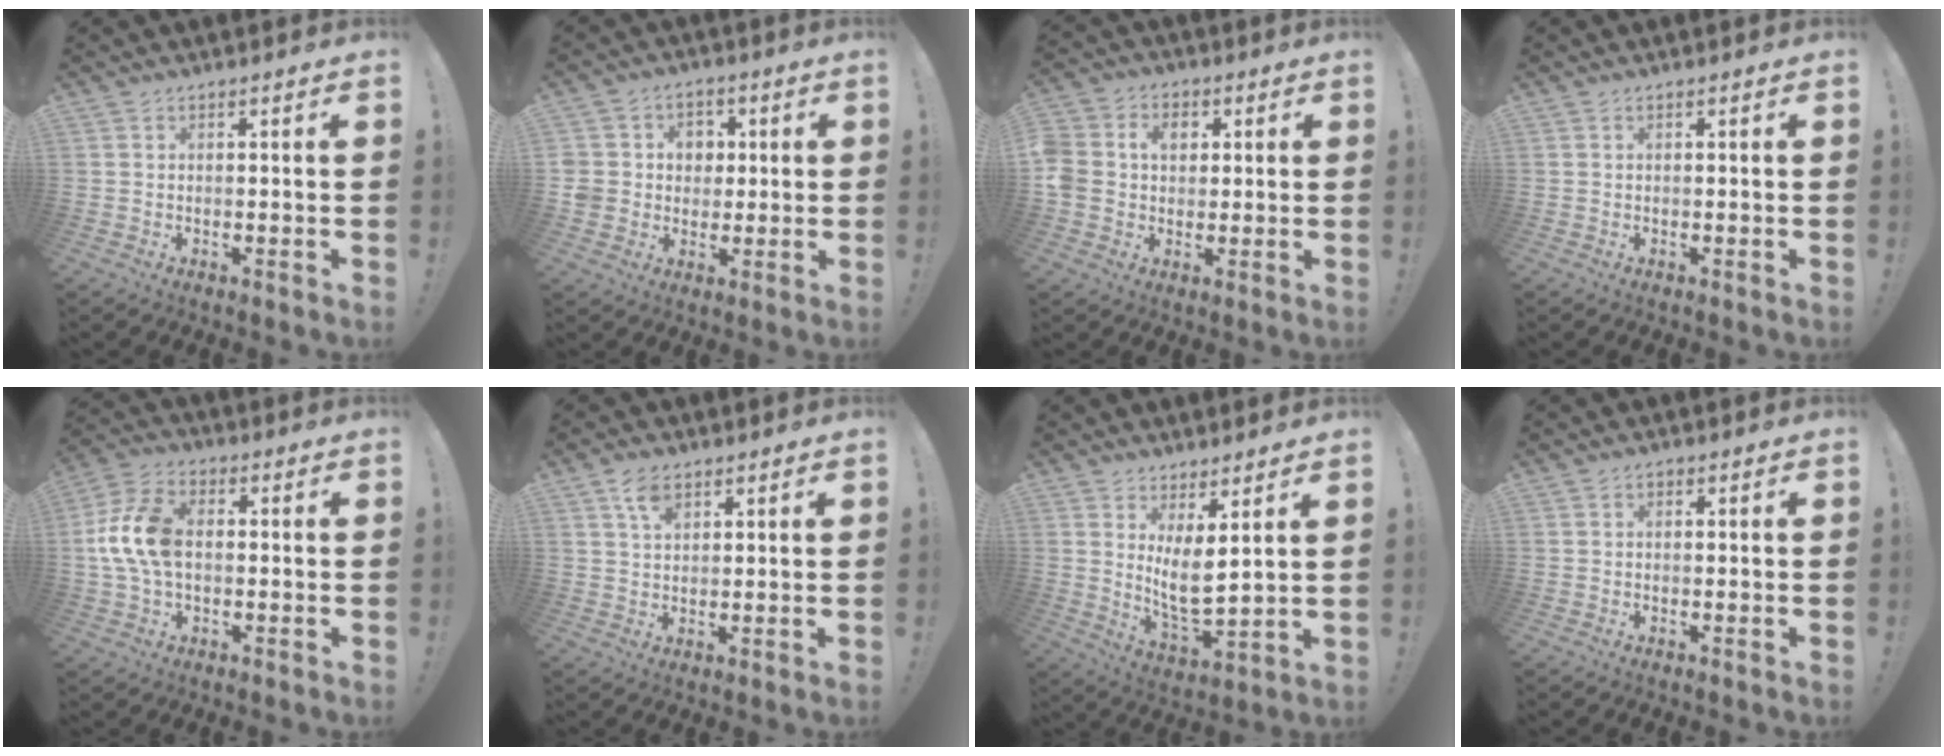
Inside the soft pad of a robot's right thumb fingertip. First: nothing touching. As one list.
[{"total": 7.8, "force": [-0.2, 7.6, 1.7], "torque": [-0.030, 0.005, 0.003]}, {"total": 9.2, "force": [1.6, 7.6, 4.9], "torque": [-0.093, 0.004, 0.030]}, {"total": 0.0}, {"total": 13.1, "force": [0.1, 8.3, 10.1], "torque": [-0.199, 0.006, 0.003]}, {"total": 5.0, "force": [2.8, 2.5, 3.3], "torque": [-0.053, -0.011, 0.050]}, {"total": 9.1, "force": [3.8, 2.6, 7.9], "torque": [-0.143, -0.041, 0.068]}, {"total": 0.5, "force": [-0.4, 0.3, 0.0], "torque": [0.001, 0.001, -0.007]}]